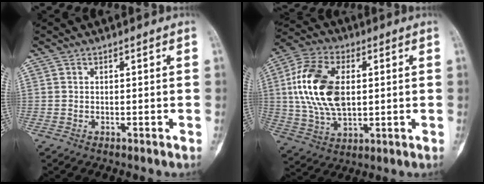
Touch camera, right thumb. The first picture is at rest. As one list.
[{"total": 17.2, "force": [2.3, 10.3, 13.6], "torque": [-0.261, 0.004, 0.044]}]